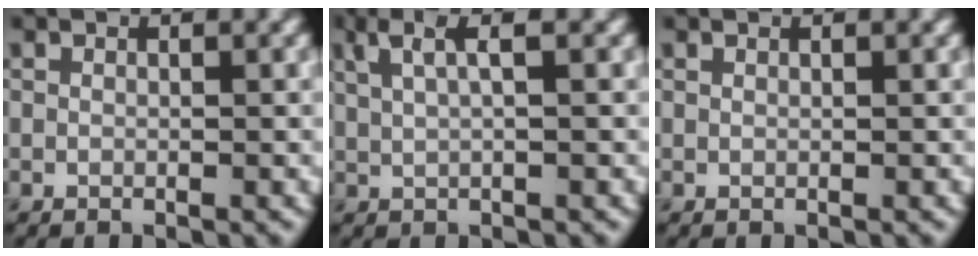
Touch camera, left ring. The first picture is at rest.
{"total": 3.2, "force": [1.6, 0.8, 2.6], "torque": [-0.043, 0.006, 0.031]}
{"total": 0.0}